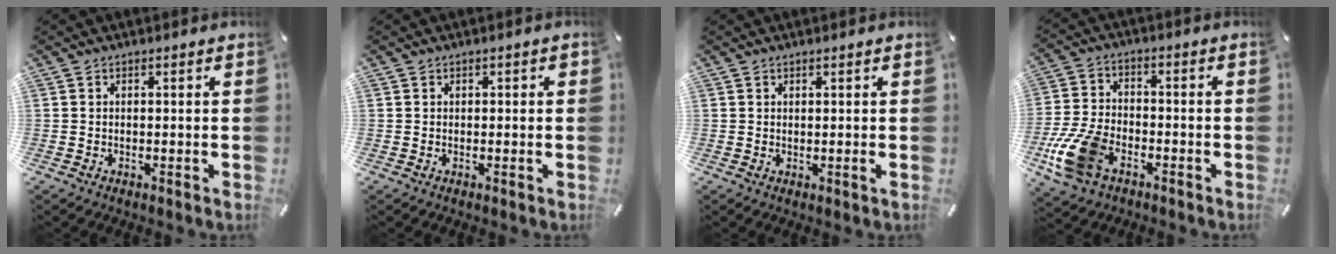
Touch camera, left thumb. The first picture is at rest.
{"total": 0.6, "force": [0.1, 0.5, 0.2], "torque": [-0.005, 0.004, 0.000]}
{"total": 1.5, "force": [0.3, -0.1, 1.5], "torque": [-0.026, -0.005, 0.006]}
{"total": 12.2, "force": [-5.7, 7.6, 7.6], "torque": [-0.165, 0.021, -0.104]}